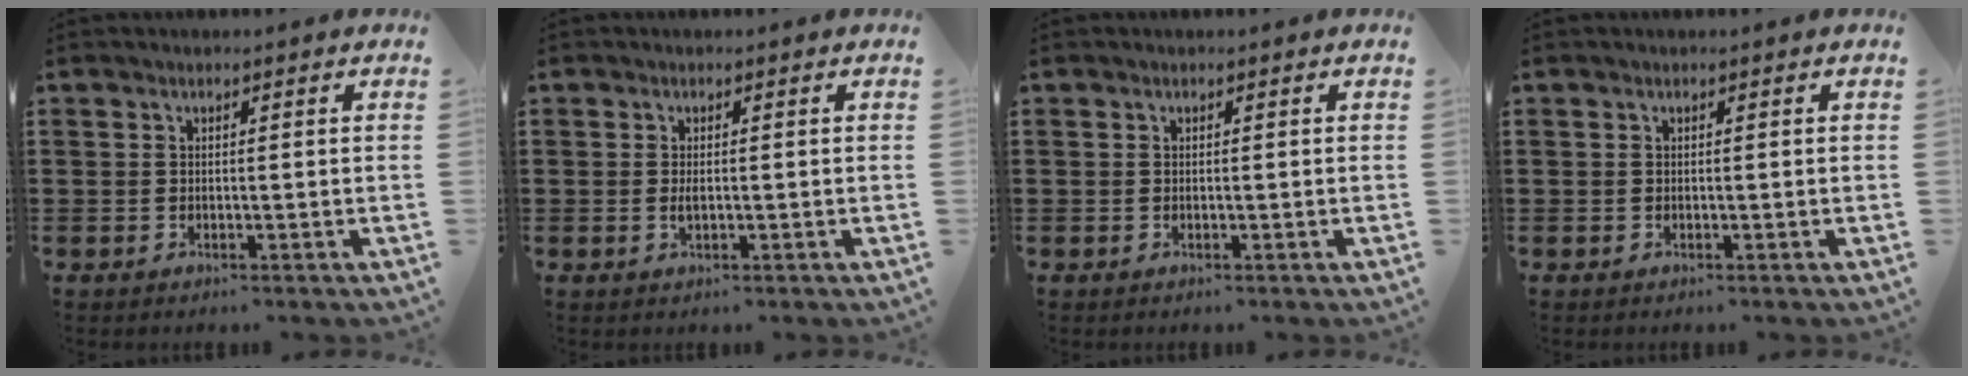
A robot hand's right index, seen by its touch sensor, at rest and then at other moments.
{"total": 1.3, "force": [0.0, 0.3, 1.2], "torque": [-0.032, -0.004, -0.001]}
{"total": 0.0}
{"total": 0.0}